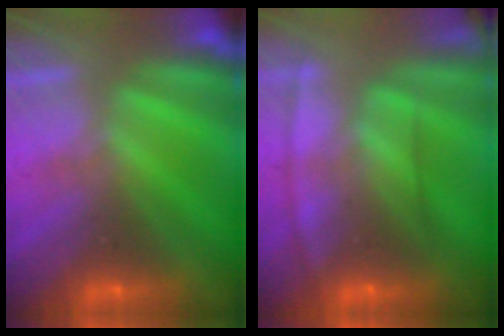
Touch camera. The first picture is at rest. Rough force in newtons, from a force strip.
{"total": 5.8}